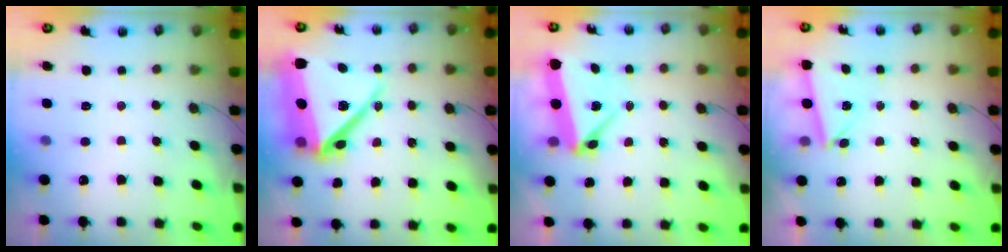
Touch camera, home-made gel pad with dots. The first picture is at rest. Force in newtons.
{"total": 22.4, "press": 22.3, "slide": 2.0}
{"total": 5.6, "press": 5.6, "slide": 0.6}
{"total": 3.3, "press": 3.0, "slide": 1.4}